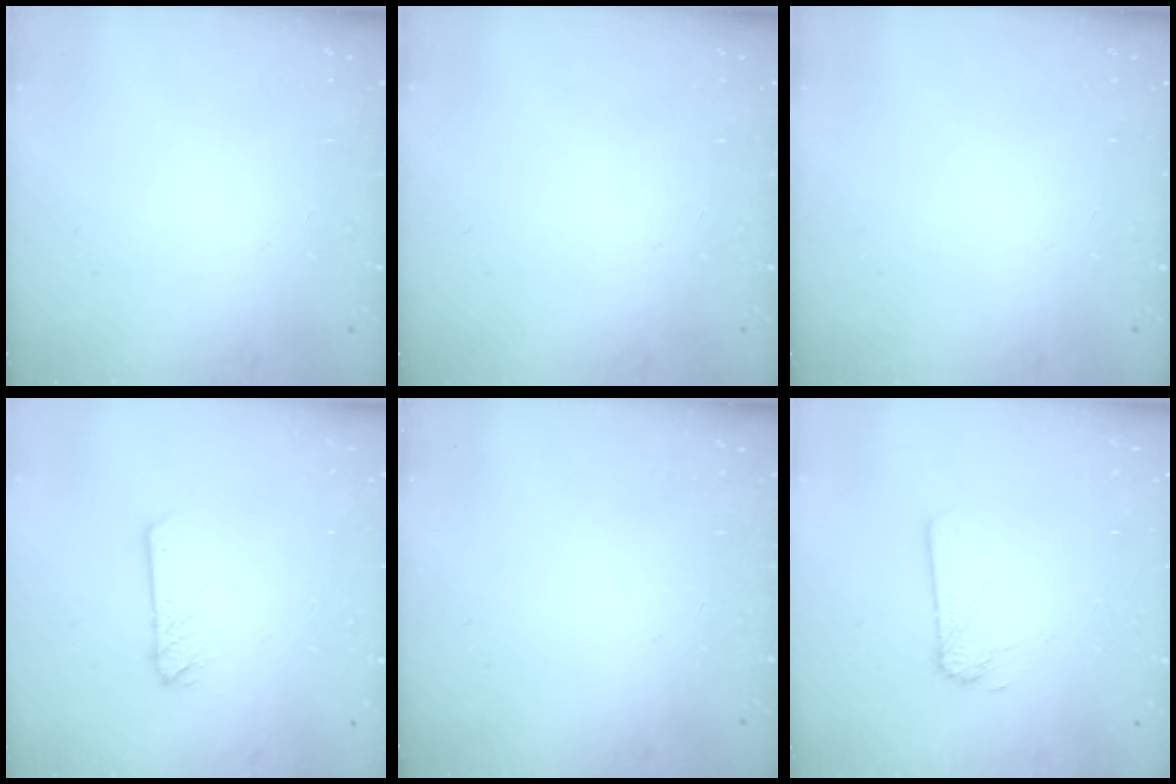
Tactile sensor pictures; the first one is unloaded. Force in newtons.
{"total": 0.0}
{"total": 0.0}
{"total": 3.0, "press": 3.0, "slide": 0.2}
{"total": 0.0}
{"total": 1.3, "press": 1.3, "slide": 0.1}